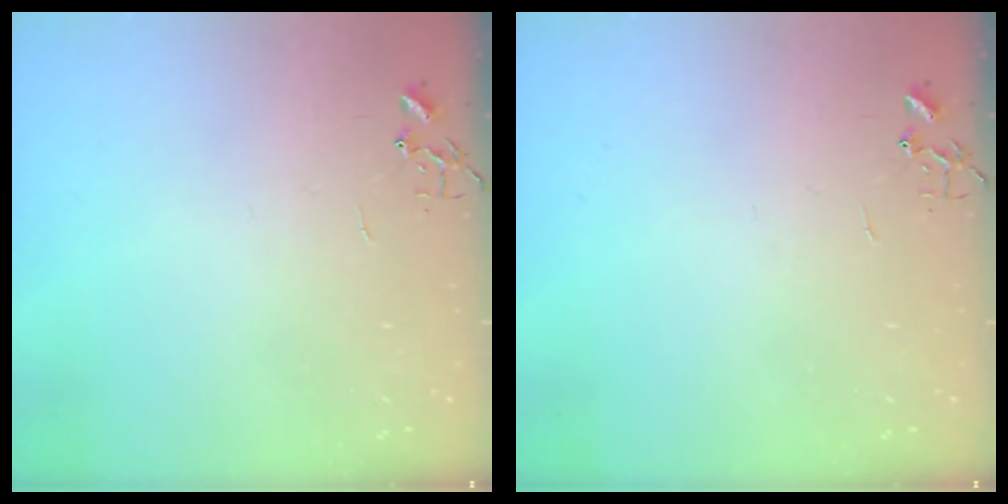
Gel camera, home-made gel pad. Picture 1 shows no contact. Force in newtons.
{"total": 0.0}